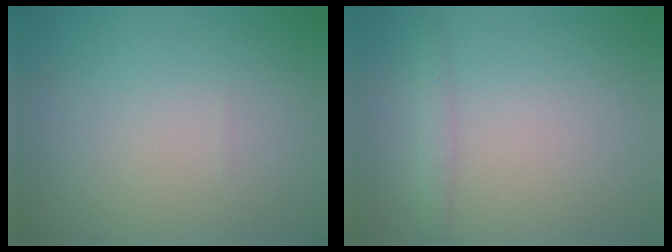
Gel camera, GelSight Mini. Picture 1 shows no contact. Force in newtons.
{"total": 1.1, "press": 1.1, "slide": 0.1}